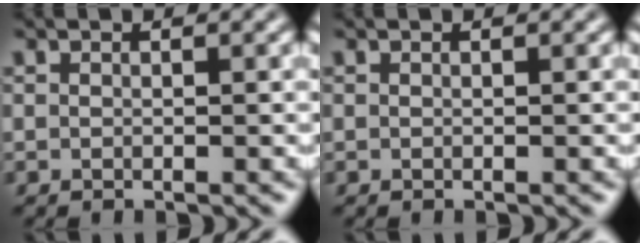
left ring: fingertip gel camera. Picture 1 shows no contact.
{"total": 0.0}